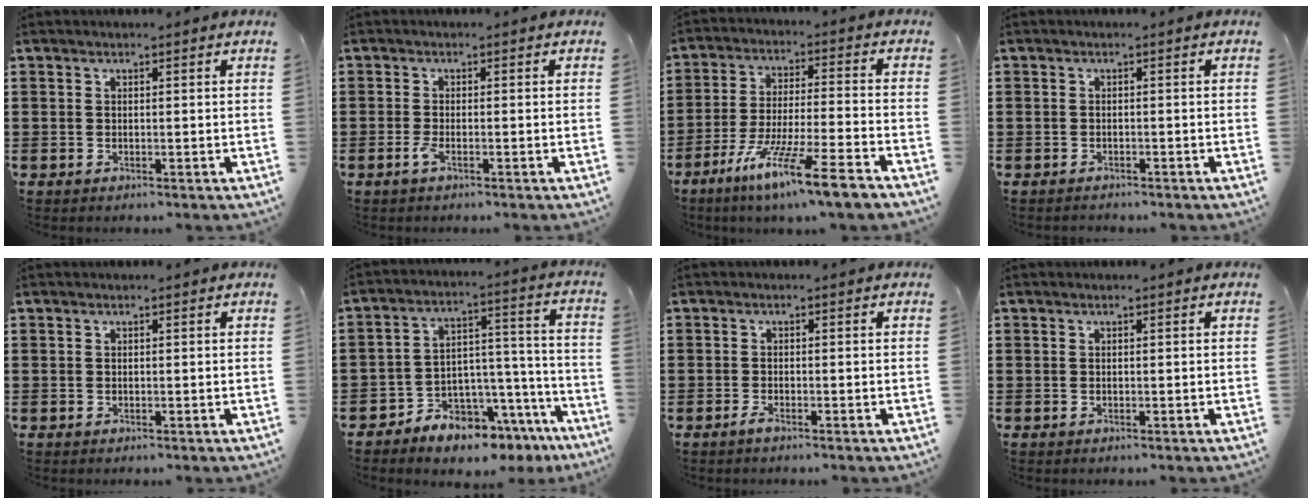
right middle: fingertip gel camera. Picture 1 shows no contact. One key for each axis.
{"total": 1.6, "fx": -0.8, "fy": 0.3, "fz": 1.4, "tx": -0.041, "ty": -0.006, "tz": -0.019}
{"total": 10.6, "fx": -7.9, "fy": -0.1, "fz": 7.0, "tx": -0.144, "ty": -0.007, "tz": -0.156}
{"total": 0.8, "fx": -0.7, "fy": 0.2, "fz": -0.1, "tx": 0.000, "ty": 0.001, "tz": -0.016}
{"total": 0.0}
{"total": 6.9, "fx": -6.5, "fy": 2.1, "fz": 0.2, "tx": -0.003, "ty": 0.012, "tz": -0.126}
{"total": 1.0, "fx": -0.7, "fy": 0.0, "fz": 0.7, "tx": -0.016, "ty": -0.005, "tz": -0.011}
{"total": 0.0}